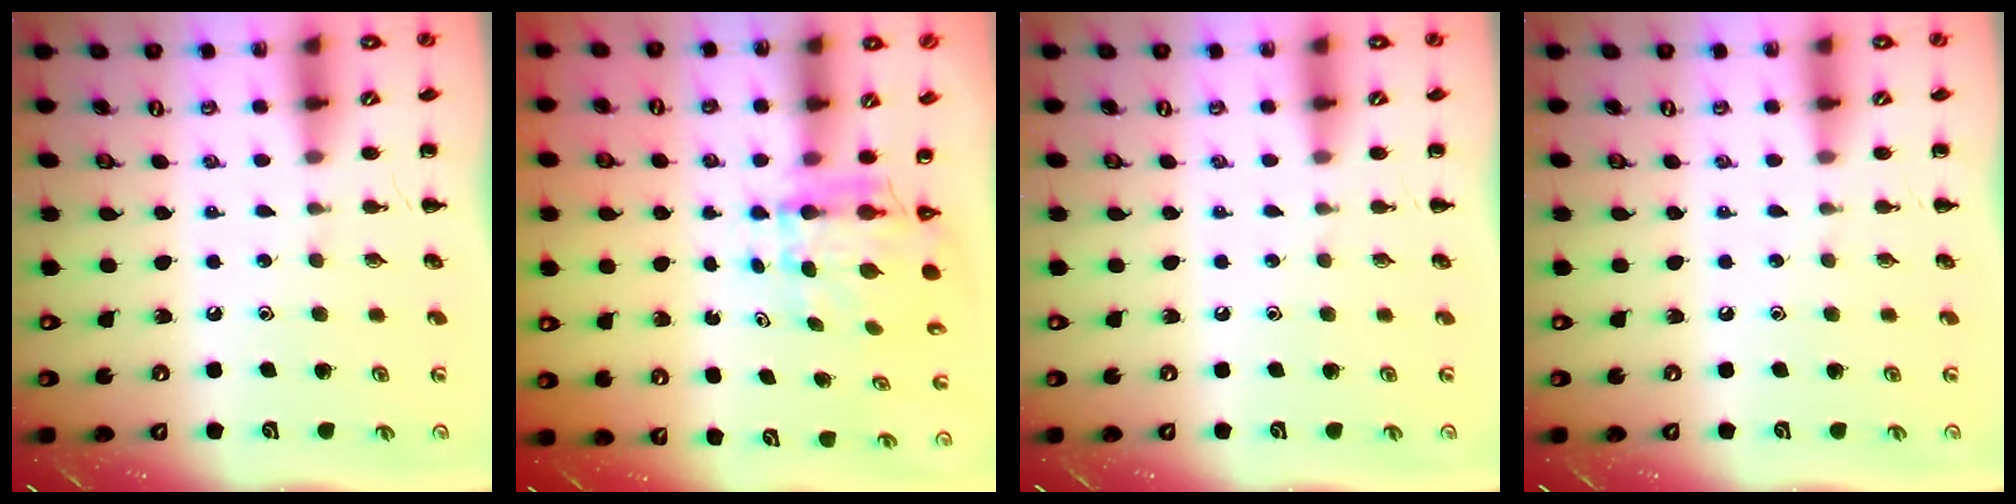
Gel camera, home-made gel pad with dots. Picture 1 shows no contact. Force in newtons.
{"total": 5.3, "press": 5.1, "slide": 1.2}
{"total": 0.0}
{"total": 0.0}